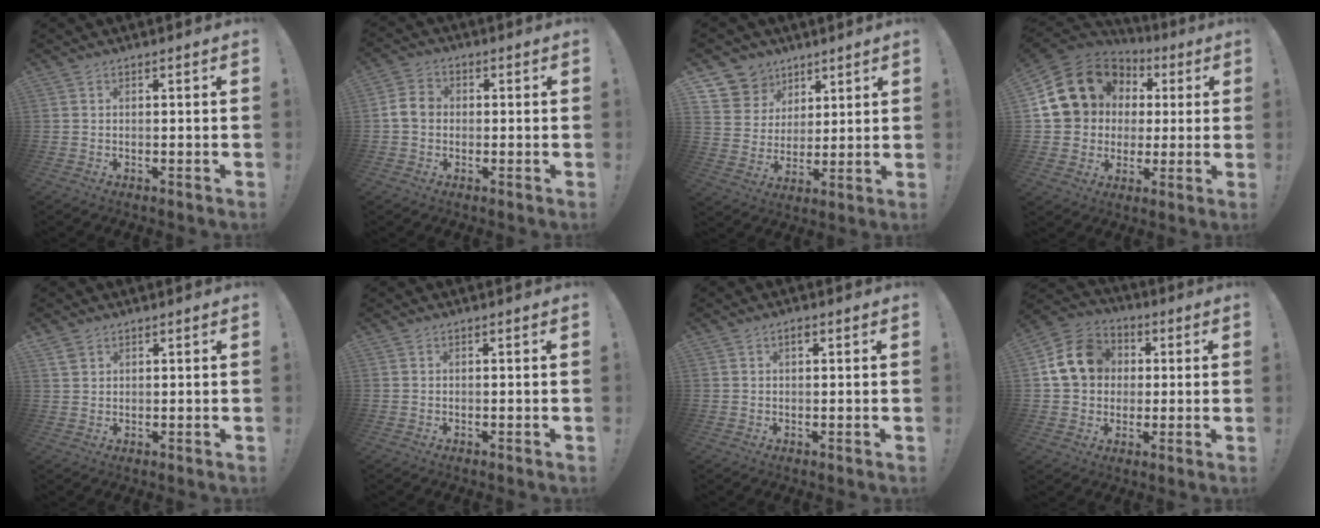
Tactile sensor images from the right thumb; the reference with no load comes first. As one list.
[{"total": 6.5, "force": [-0.3, 5.2, 3.8], "torque": [-0.072, 0.020, -0.001]}, {"total": 9.2, "force": [5.4, 7.4, 1.0], "torque": [-0.013, -0.045, 0.109]}, {"total": 19.7, "force": [6.6, 16.2, 9.1], "torque": [-0.142, -0.023, 0.151]}, {"total": 2.7, "force": [2.0, 1.4, 1.0], "torque": [-0.020, -0.007, 0.039]}, {"total": 0.0}, {"total": 1.2, "force": [0.7, 0.6, 0.8], "torque": [-0.015, 0.001, 0.012]}, {"total": 14.6, "force": [3.3, 12.2, 7.2], "torque": [-0.110, 0.005, 0.072]}]